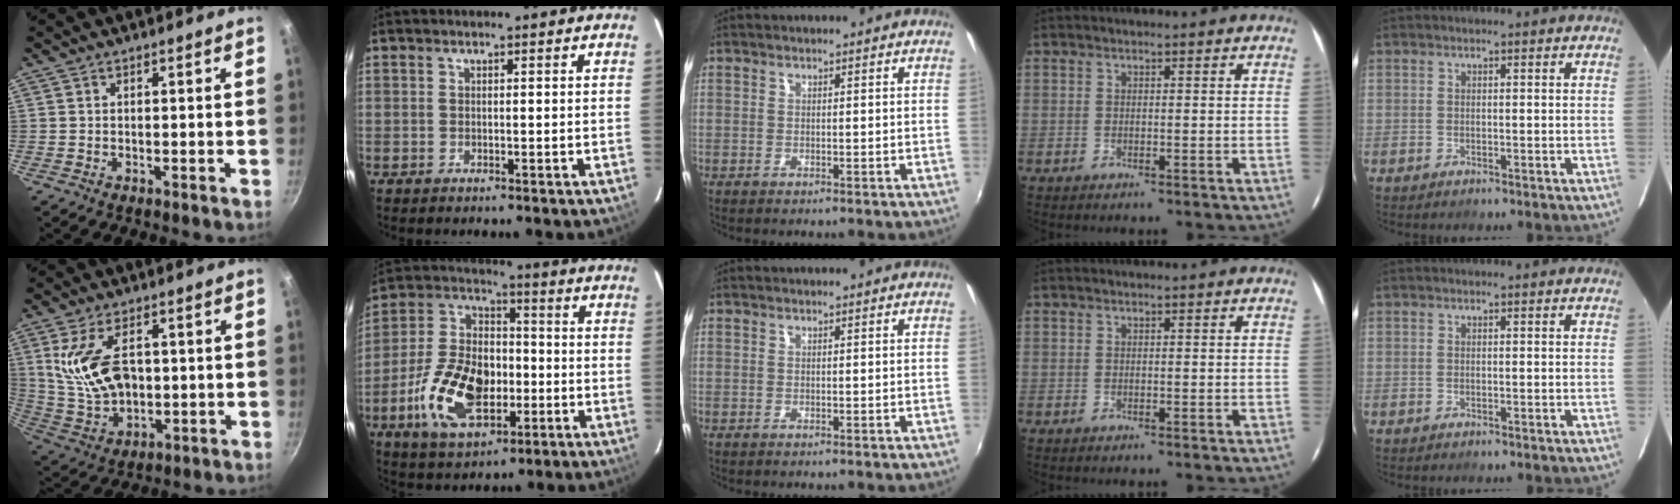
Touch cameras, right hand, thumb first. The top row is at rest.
{"thumb": {"total": 13.6, "force": [2.1, 8.1, 10.8], "torque": [-0.187, -0.011, 0.056]}, "index": {"total": 17.9, "force": [-5.8, 10.7, 13.1], "torque": [-0.279, 0.010, -0.094]}}